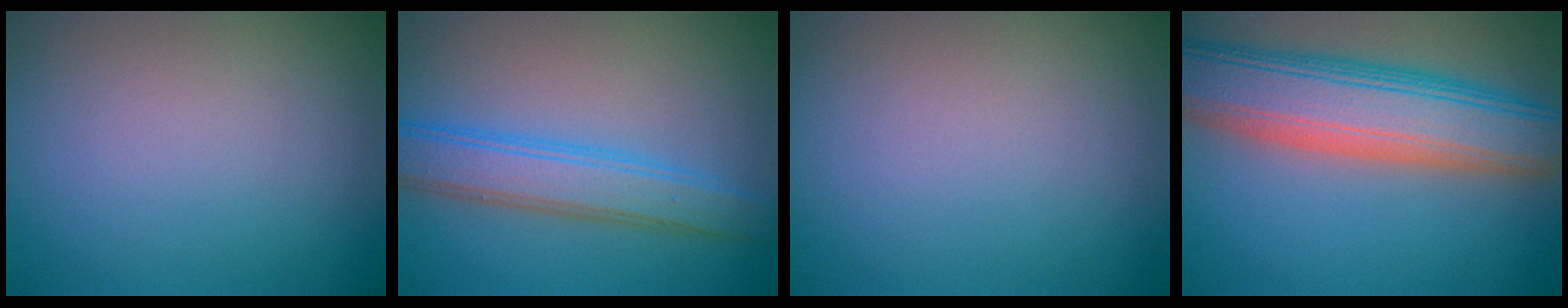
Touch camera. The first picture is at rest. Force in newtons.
{"total": 4.4, "press": 4.4, "slide": 0.1}
{"total": 0.0}
{"total": 9.7, "press": 9.7, "slide": 1.1}